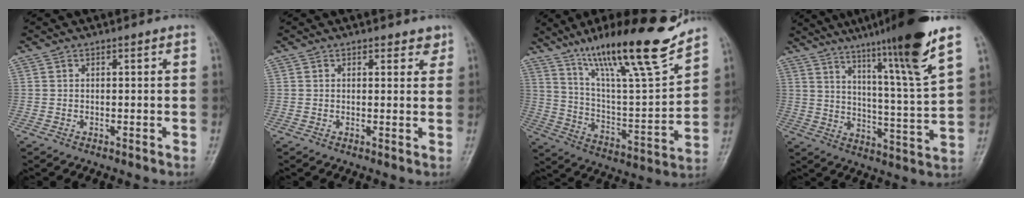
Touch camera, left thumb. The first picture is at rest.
{"total": 2.5, "force": [1.8, 1.4, 0.9], "torque": [0.012, -0.009, 0.020]}
{"total": 22.5, "force": [16.5, 3.4, 15.0], "torque": [-0.221, -0.077, 0.283]}
{"total": 19.0, "force": [13.0, -0.3, 13.8], "torque": [-0.201, -0.066, 0.194]}